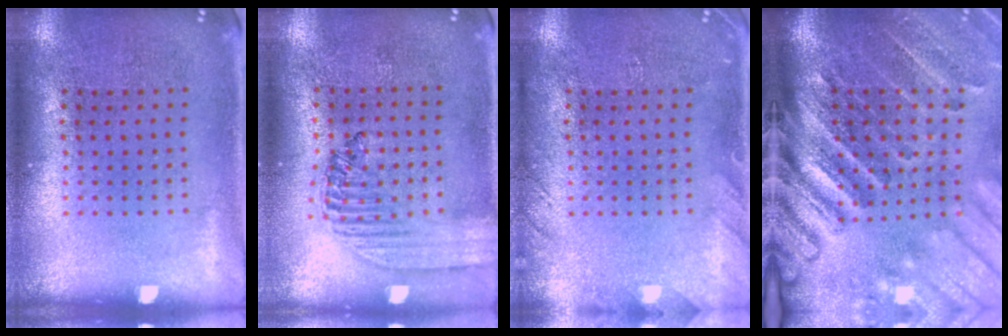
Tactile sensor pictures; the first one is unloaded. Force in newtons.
{"total": 1.5, "press": 1.3, "slide": 0.7}
{"total": 1.5, "press": 1.5, "slide": 0.2}
{"total": 4.4, "press": 3.3, "slide": 2.9}